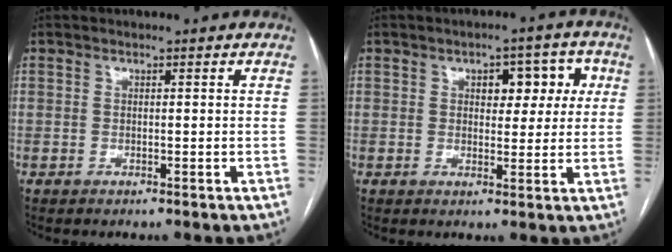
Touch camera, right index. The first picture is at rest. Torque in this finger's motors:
{"motor_torque": [0.06, 0.07, 0.06, 0.01]}